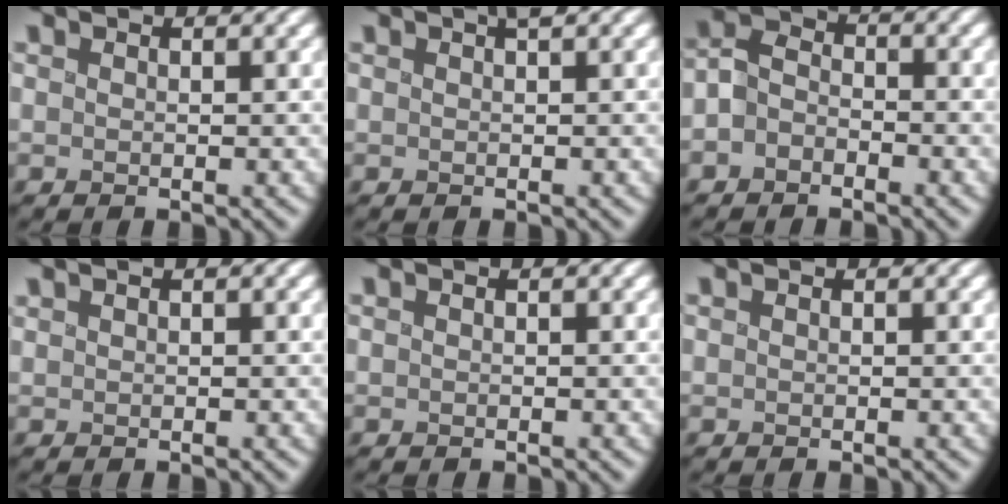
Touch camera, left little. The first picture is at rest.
{"total": 1.2, "force": [0.5, 0.3, 1.0], "torque": [-0.010, 0.003, 0.006]}
{"total": 3.2, "force": [-2.0, 2.2, 1.4], "torque": [-0.018, 0.008, -0.048]}
{"total": 0.0}
{"total": 0.0}
{"total": 0.0}